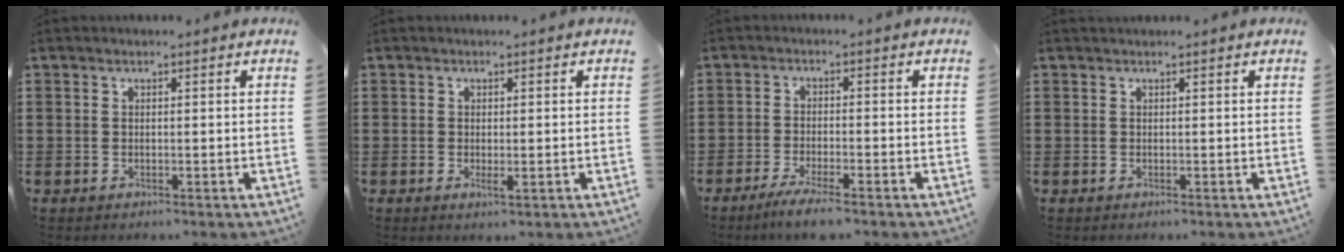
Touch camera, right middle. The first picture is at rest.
{"total": 1.3, "force": [0.2, 0.3, 1.3], "torque": [-0.025, -0.002, 0.003]}
{"total": 3.5, "force": [-2.8, 0.0, 2.2], "torque": [-0.041, -0.007, -0.052]}
{"total": 0.6, "force": [0.5, -0.1, 0.2], "torque": [-0.002, 0.001, 0.010]}